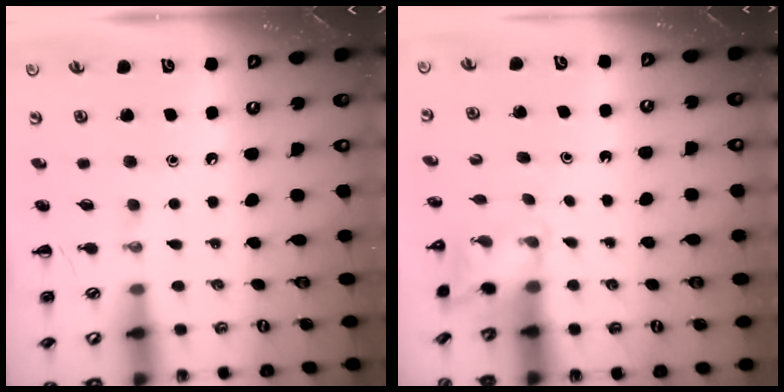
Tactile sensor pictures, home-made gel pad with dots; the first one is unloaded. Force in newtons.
{"total": 1.9, "press": 1.8, "slide": 0.6}